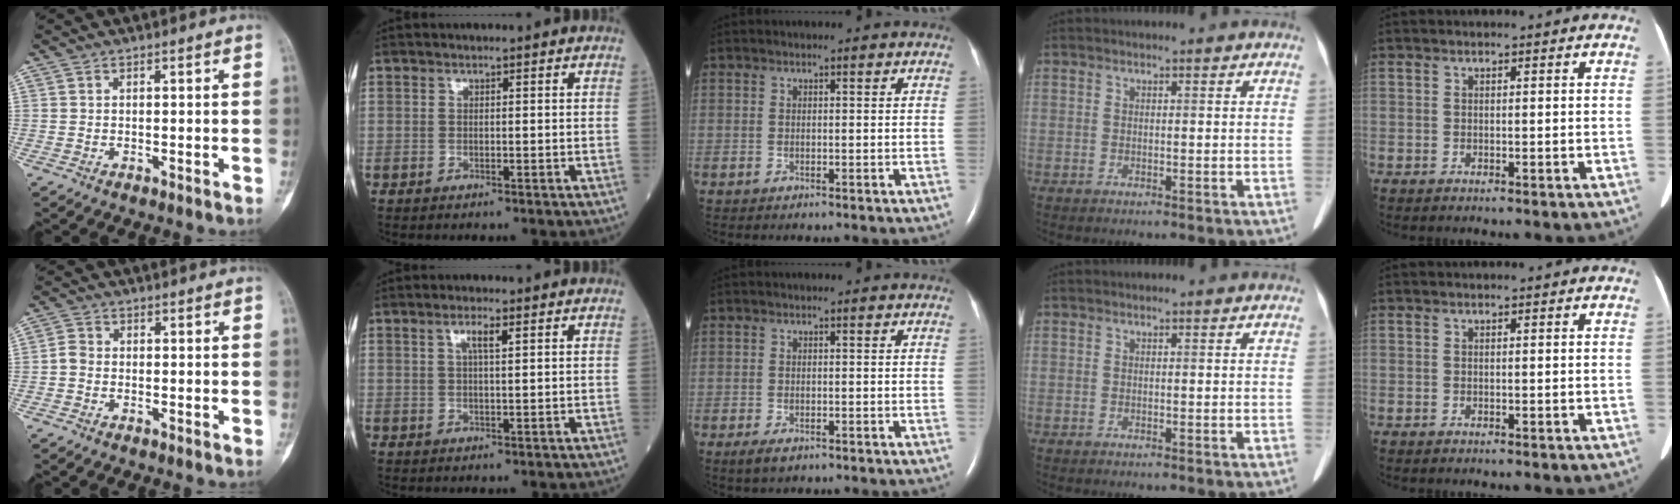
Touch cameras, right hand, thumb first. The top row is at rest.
{"thumb": {"total": 2.0, "force": [-0.6, 1.6, 1.2], "torque": [-0.018, 0.004, -0.020]}, "index": {"total": 2.5, "force": [1.0, 0.2, 2.2], "torque": [-0.044, 0.002, 0.017]}, "middle": {"total": 1.7, "force": [-0.9, 0.7, 1.2], "torque": [-0.028, -0.003, -0.012]}}